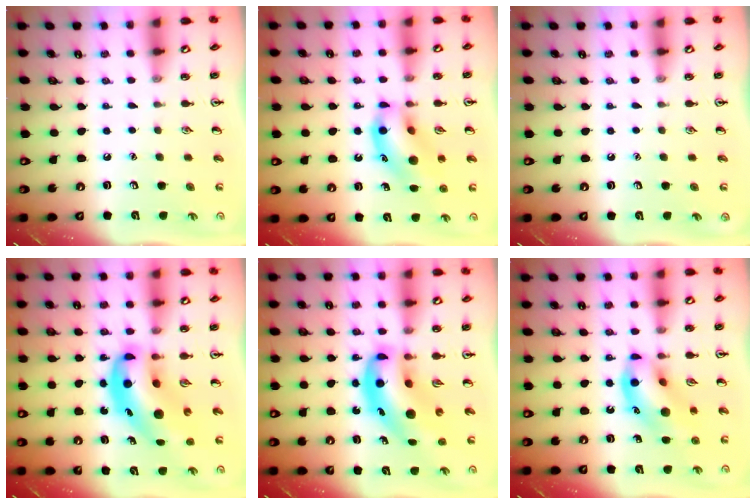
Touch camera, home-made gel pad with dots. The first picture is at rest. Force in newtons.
{"total": 14.3, "press": 14.1, "slide": 2.8}
{"total": 0.0}
{"total": 12.7, "press": 12.1, "slide": 3.8}
{"total": 13.4, "press": 12.8, "slide": 3.9}
{"total": 13.5, "press": 13.3, "slide": 2.7}